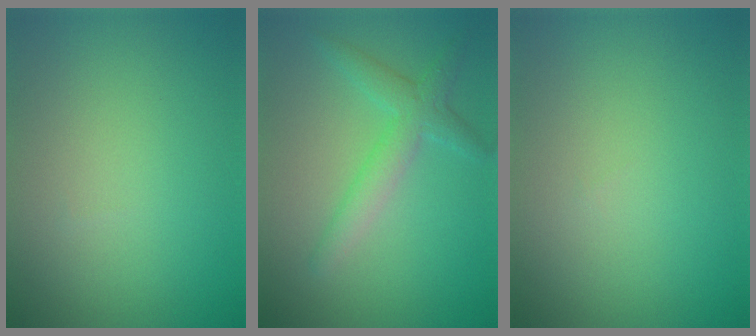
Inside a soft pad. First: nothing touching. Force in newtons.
{"total": 2.9, "press": 2.9, "slide": 0.1}
{"total": 0.0}